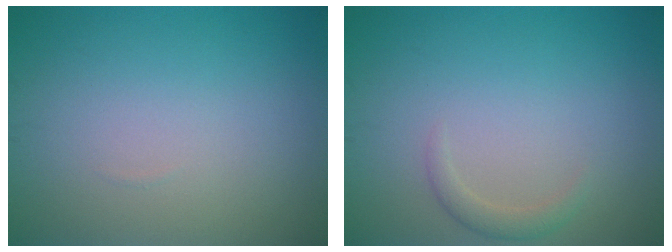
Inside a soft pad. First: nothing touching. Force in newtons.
{"total": 1.2, "press": 1.2, "slide": 0.0}